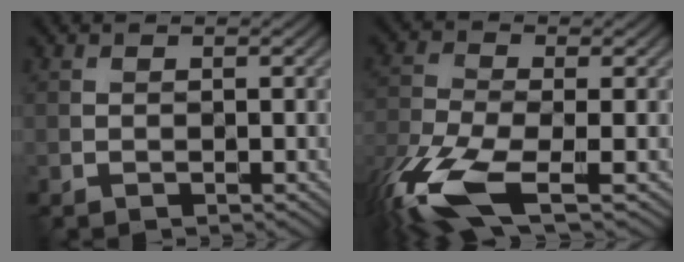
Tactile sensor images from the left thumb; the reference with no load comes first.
{"total": 10.6, "force": [-5.5, 4.0, 8.2], "torque": [-0.187, -0.025, -0.119]}